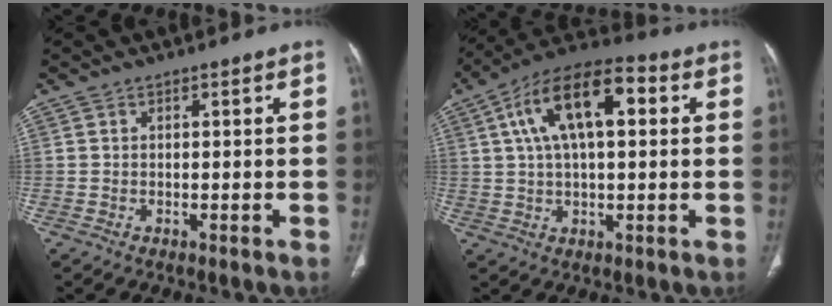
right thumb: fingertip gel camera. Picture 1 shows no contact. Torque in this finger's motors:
{"motor_torque": [0.65, 4.36, 0.68, -0.49, 0.48]}